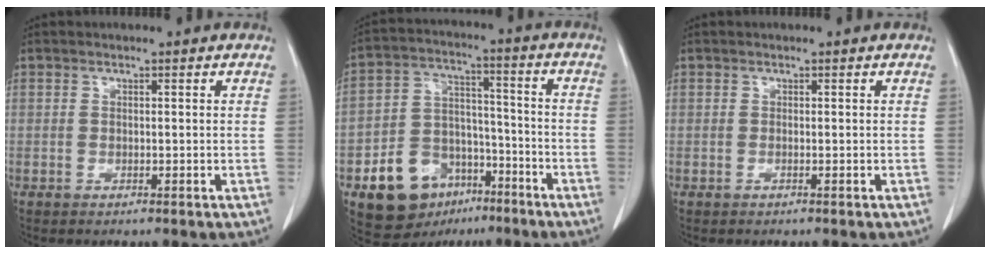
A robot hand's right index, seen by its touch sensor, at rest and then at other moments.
{"total": 12.9, "force": [-7.1, 8.9, 5.9], "torque": [-0.109, 0.030, -0.112]}
{"total": 0.0}